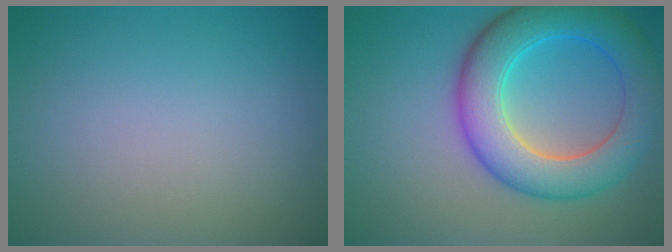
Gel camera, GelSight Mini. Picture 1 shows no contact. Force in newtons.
{"total": 8.2, "press": 8.2, "slide": 0.3}